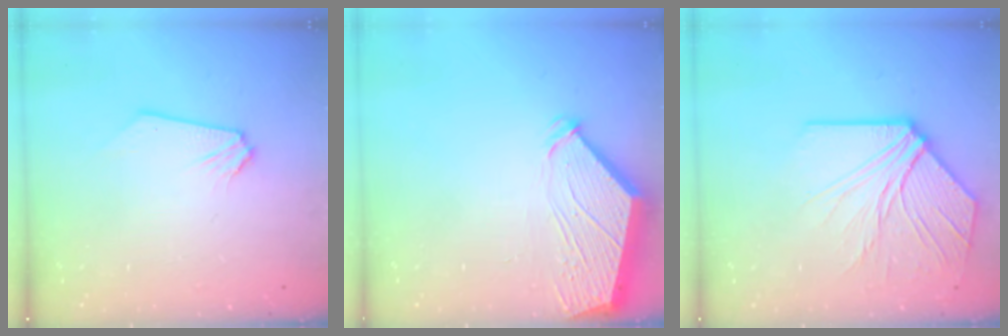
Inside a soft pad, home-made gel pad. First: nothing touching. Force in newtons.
{"total": 5.3, "press": 5.3, "slide": 0.6}
{"total": 10.2, "press": 10.1, "slide": 1.9}